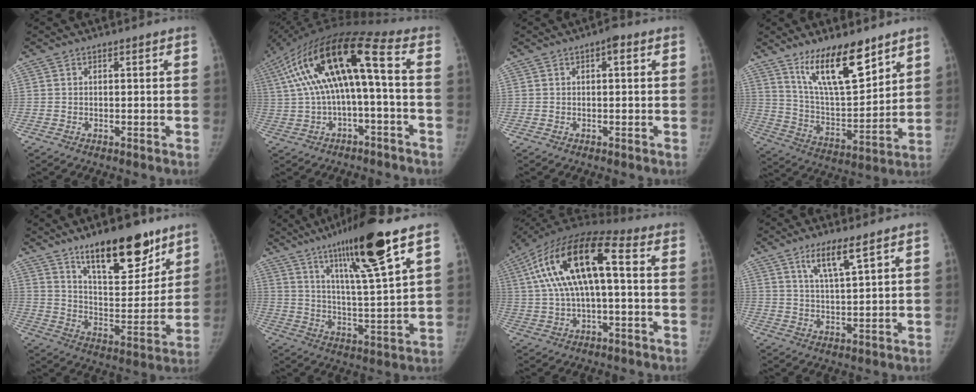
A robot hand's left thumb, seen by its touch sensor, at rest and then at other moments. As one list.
[{"total": 18.1, "force": [1.4, 5.3, 17.3], "torque": [-0.343, 0.072, 0.026]}, {"total": 2.0, "force": [0.8, 0.7, 1.7], "torque": [-0.022, 0.004, 0.004]}, {"total": 15.9, "force": [10.8, 5.0, 10.5], "torque": [-0.149, -0.070, 0.205]}, {"total": 18.1, "force": [12.4, 6.8, 11.4], "torque": [-0.118, -0.083, 0.204]}, {"total": 18.2, "force": [10.9, 1.4, 14.5], "torque": [-0.231, -0.049, 0.183]}, {"total": 18.0, "force": [2.6, 7.3, 16.3], "torque": [-0.320, 0.046, 0.039]}, {"total": 6.3, "force": [4.0, 0.8, 4.8], "torque": [-0.091, -0.025, 0.080]}]